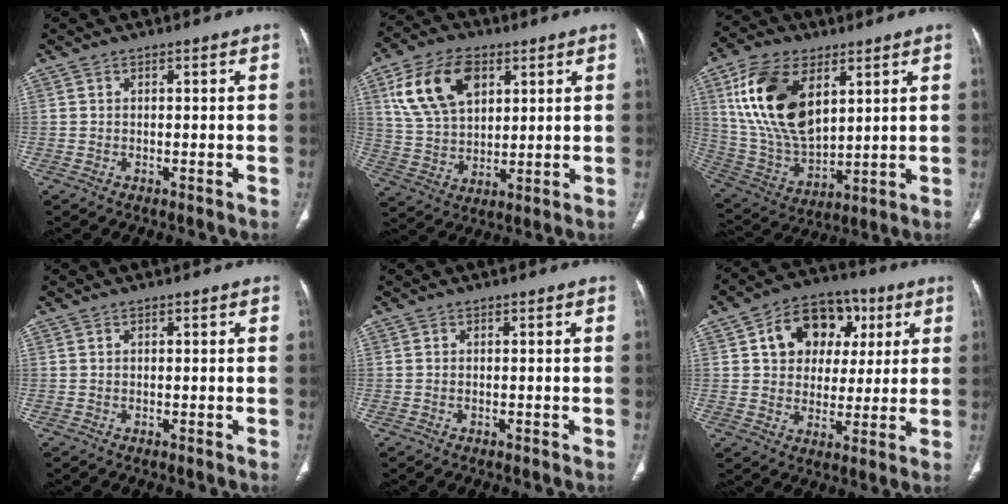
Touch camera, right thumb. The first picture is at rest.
{"total": 15.0, "force": [6.0, 9.4, 10.0], "torque": [-0.163, -0.011, 0.119]}
{"total": 19.6, "force": [7.3, 10.9, 14.5], "torque": [-0.256, -0.027, 0.147]}
{"total": 0.0}
{"total": 0.0}
{"total": 15.1, "force": [4.9, 11.6, 8.4], "torque": [-0.086, 0.009, 0.075]}